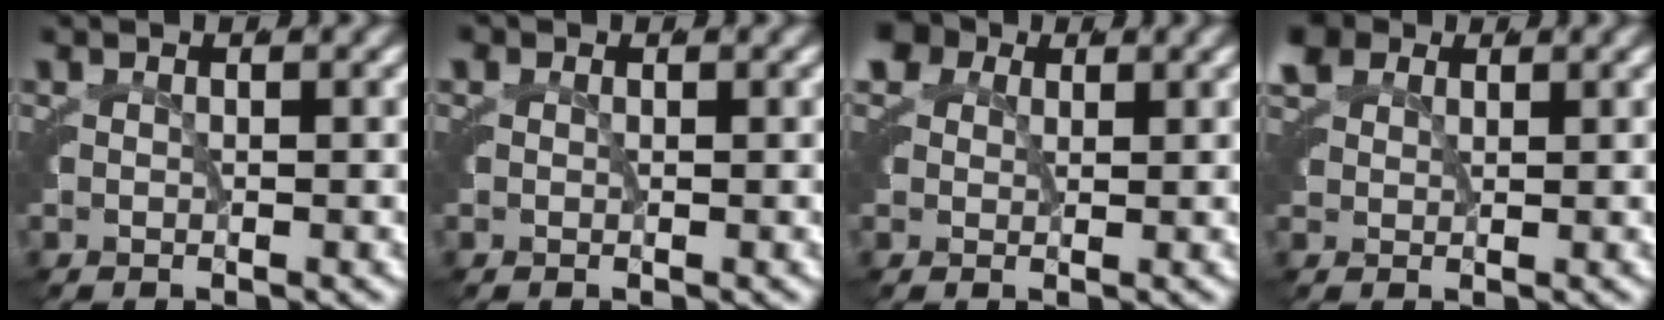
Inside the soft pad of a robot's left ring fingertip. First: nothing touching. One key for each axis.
{"total": 0.8, "fx": 0.1, "fy": 0.8, "fz": 0.1, "tx": -0.013, "ty": -0.009, "tz": 0.006}
{"total": 4.2, "fx": 1.9, "fy": 3.3, "fz": 1.7, "tx": -0.054, "ty": -0.008, "tz": 0.030}
{"total": 1.8, "fx": 1.4, "fy": 0.9, "fz": 0.5, "tx": -0.026, "ty": -0.001, "tz": 0.029}